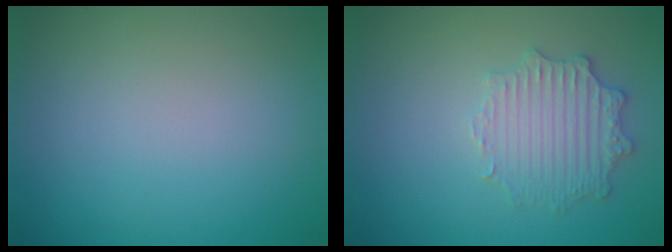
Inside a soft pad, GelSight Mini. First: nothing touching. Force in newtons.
{"total": 2.9, "press": 2.9, "slide": 0.1}